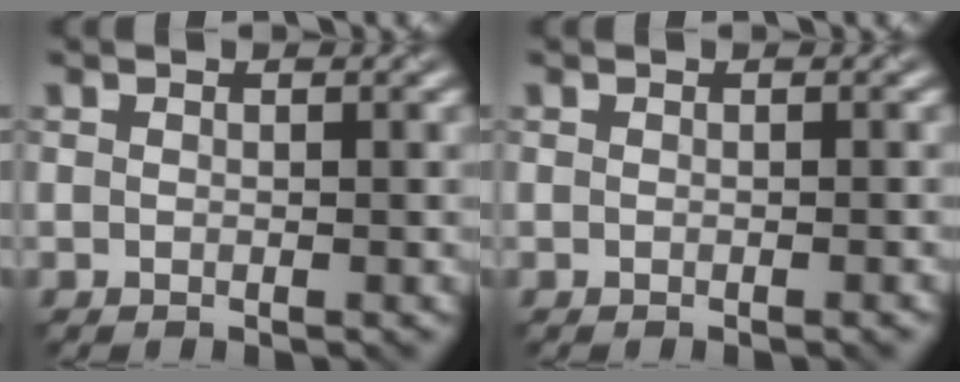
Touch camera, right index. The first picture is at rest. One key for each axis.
{"total": 0.5, "fx": -0.3, "fy": 0.2, "fz": 0.4, "tx": -0.002, "ty": -0.001, "tz": -0.006}